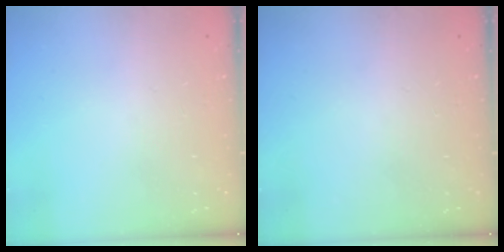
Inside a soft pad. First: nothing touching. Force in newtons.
{"total": 0.0}